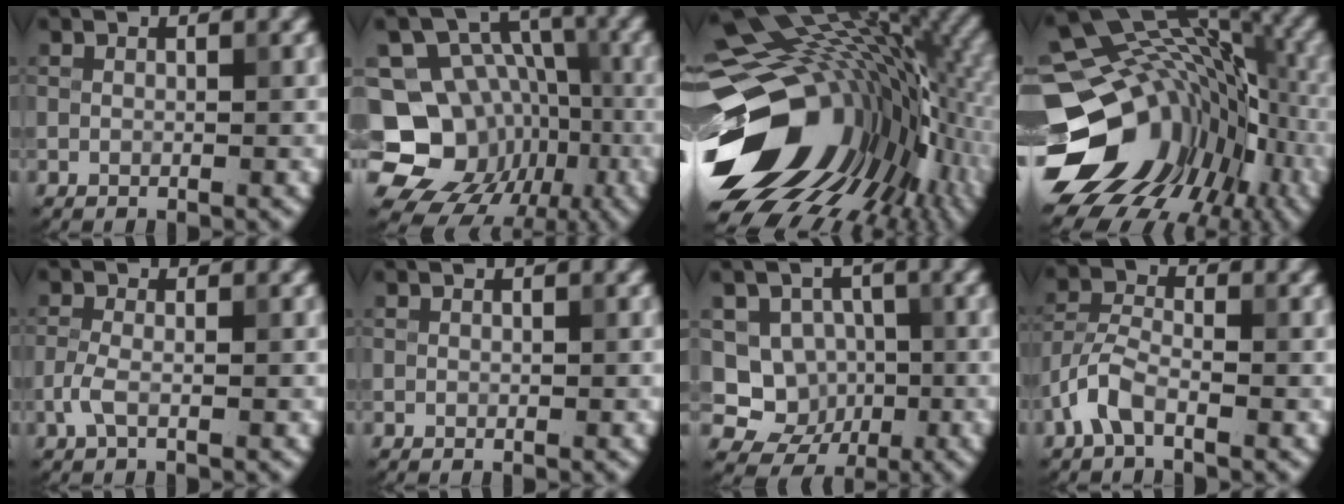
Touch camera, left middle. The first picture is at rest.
{"total": 15.1, "force": [-4.7, 13.3, 5.4], "torque": [-0.096, -0.003, -0.091]}
{"total": 19.4, "force": [-0.8, 12.9, 14.6], "torque": [-0.257, -0.047, 0.022]}
{"total": 16.6, "force": [-4.6, 12.4, 10.0], "torque": [-0.145, 0.001, -0.045]}
{"total": 1.7, "force": [-0.7, 0.6, 1.5], "torque": [-0.035, 0.001, -0.019]}
{"total": 0.0}
{"total": 5.6, "force": [-0.8, 5.2, 2.0], "torque": [-0.013, -0.004, -0.033]}
{"total": 3.3, "force": [-1.9, 1.4, 2.3], "torque": [-0.049, 0.007, -0.050]}